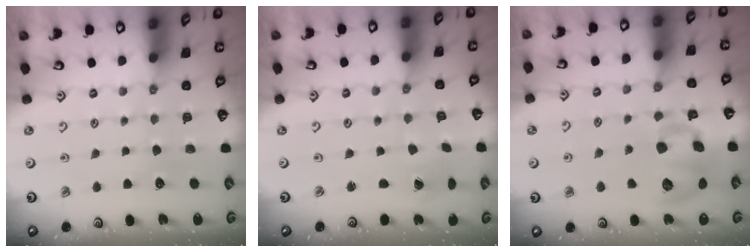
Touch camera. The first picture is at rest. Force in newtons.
{"total": 0.0}
{"total": 12.0, "press": 11.9, "slide": 1.9}